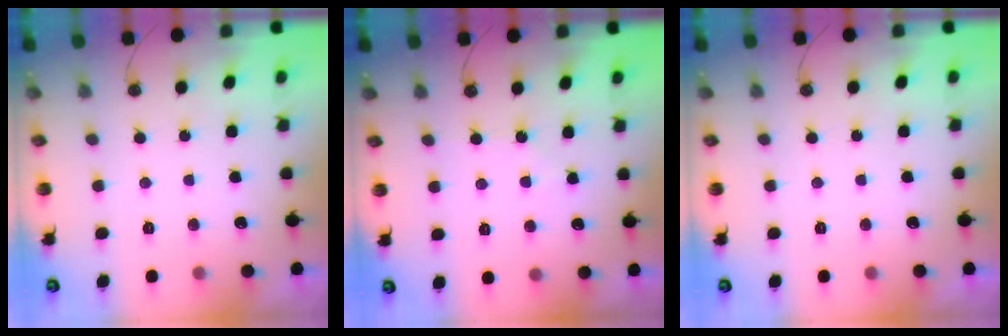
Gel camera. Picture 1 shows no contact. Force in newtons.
{"total": 4.2, "press": 4.1, "slide": 0.8}
{"total": 0.0}